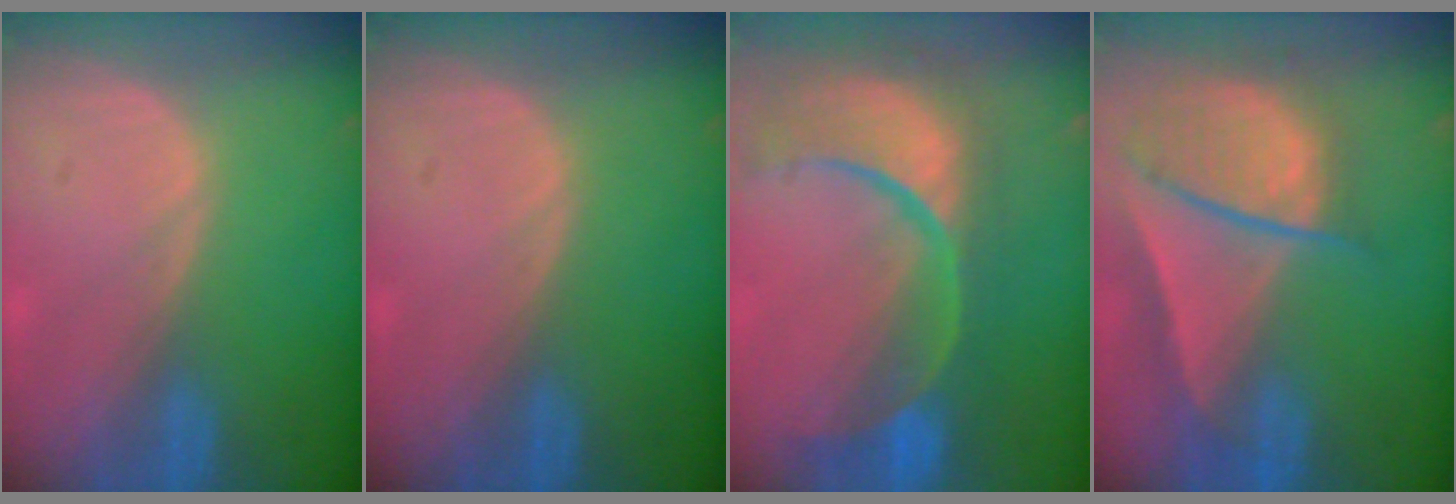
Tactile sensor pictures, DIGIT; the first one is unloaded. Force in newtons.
{"total": 0.0}
{"total": 13.7, "press": 10.8, "slide": 8.4}
{"total": 9.6, "press": 8.2, "slide": 5.0}